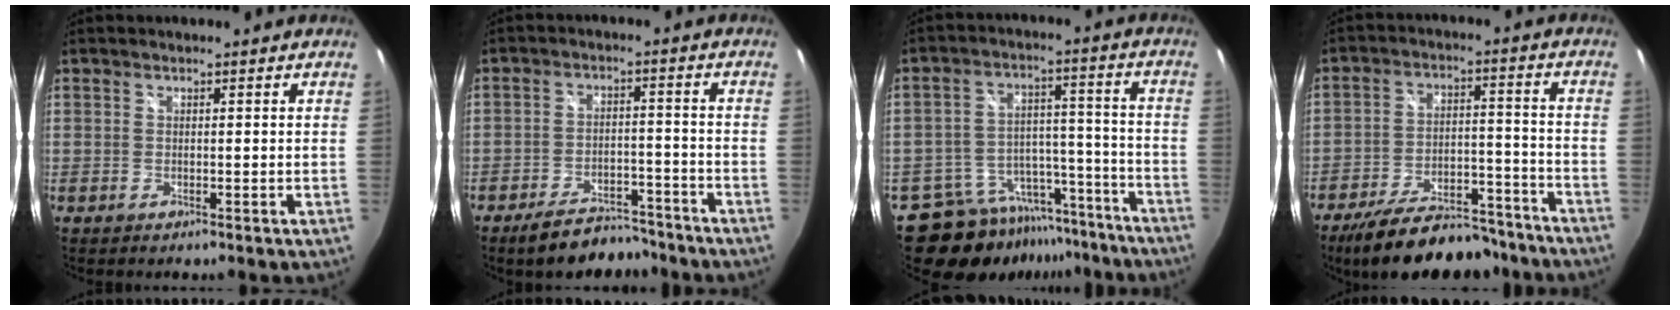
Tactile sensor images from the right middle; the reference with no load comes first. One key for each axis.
{"total": 9.9, "fx": -8.5, "fy": 3.6, "fz": 3.5, "tx": -0.076, "ty": 0.012, "tz": -0.117}
{"total": 18.3, "fx": -15.4, "fy": 8.6, "fz": 4.5, "tx": -0.093, "ty": 0.047, "tz": -0.207}
{"total": 20.2, "fx": -16.8, "fy": 7.0, "fz": 8.8, "tx": -0.164, "ty": 0.004, "tz": -0.230}